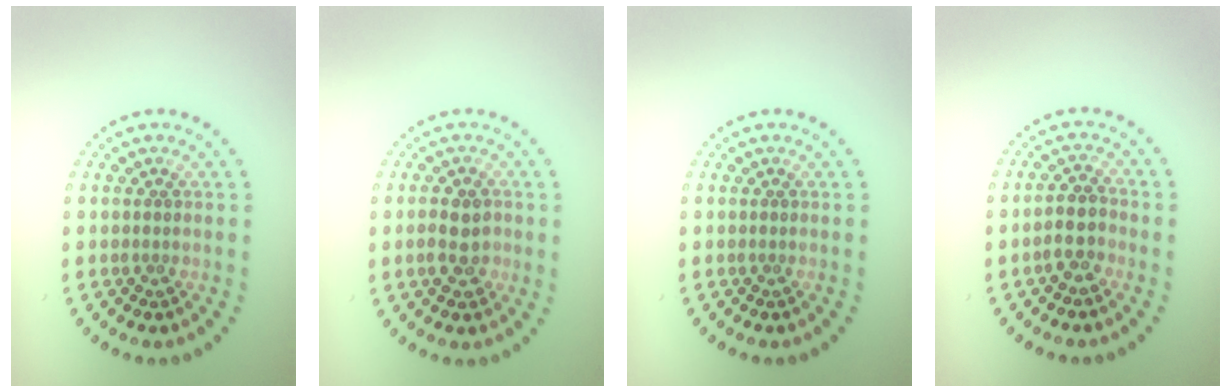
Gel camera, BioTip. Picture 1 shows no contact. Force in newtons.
{"total": 2.8, "press": 2.7, "slide": 0.3}
{"total": 0.0}
{"total": 2.3, "press": 2.0, "slide": 1.0}